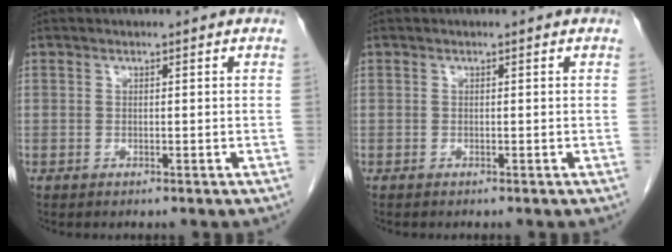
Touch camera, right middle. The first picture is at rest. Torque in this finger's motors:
{"motor_torque": [-0.03, 0.03, 0.03, 0.01]}